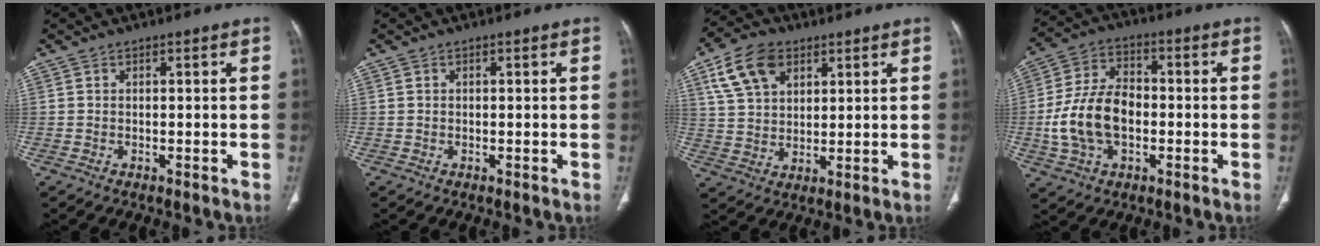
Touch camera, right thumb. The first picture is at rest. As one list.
[{"total": 0.0}, {"total": 11.2, "force": [5.4, 7.1, 6.7], "torque": [-0.110, -0.007, 0.104]}, {"total": 13.5, "force": [-2.1, 8.6, 10.2], "torque": [-0.197, 0.025, -0.040]}]